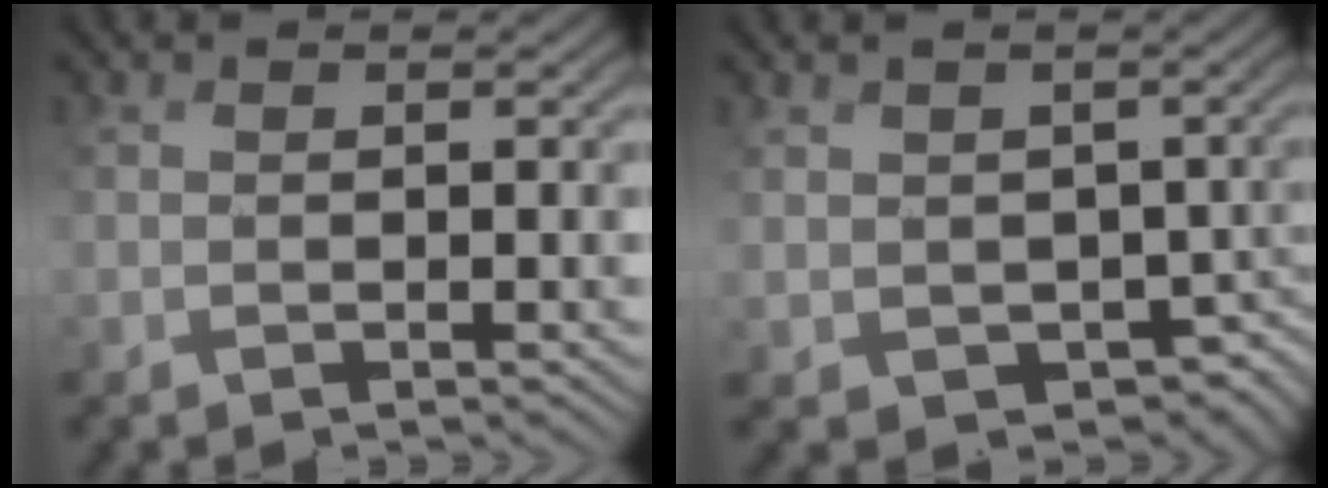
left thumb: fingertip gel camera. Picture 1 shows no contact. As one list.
[{"total": 3.3, "force": [-0.5, 3.2, 0.7], "torque": [-0.024, -0.026, 0.007]}]